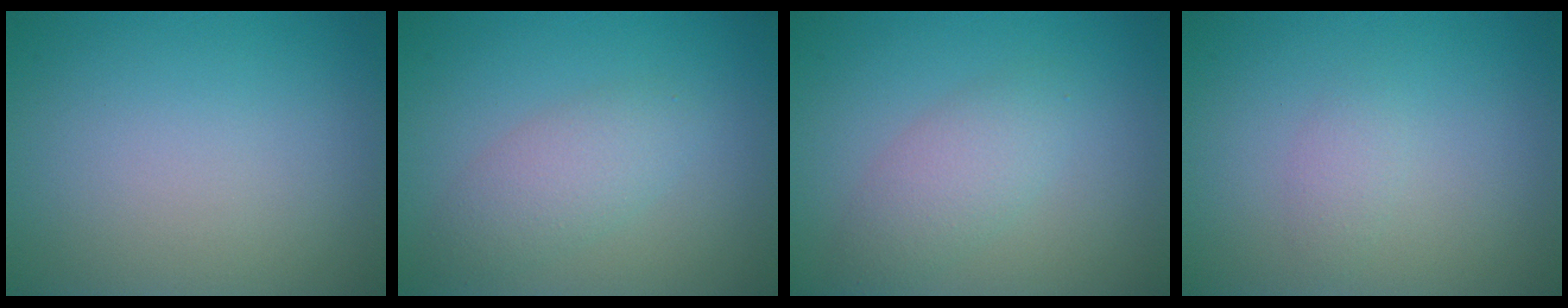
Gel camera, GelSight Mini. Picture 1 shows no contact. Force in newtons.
{"total": 2.8, "press": 2.8, "slide": 0.0}
{"total": 2.8, "press": 2.8, "slide": 0.2}
{"total": 1.2, "press": 1.2, "slide": 0.0}